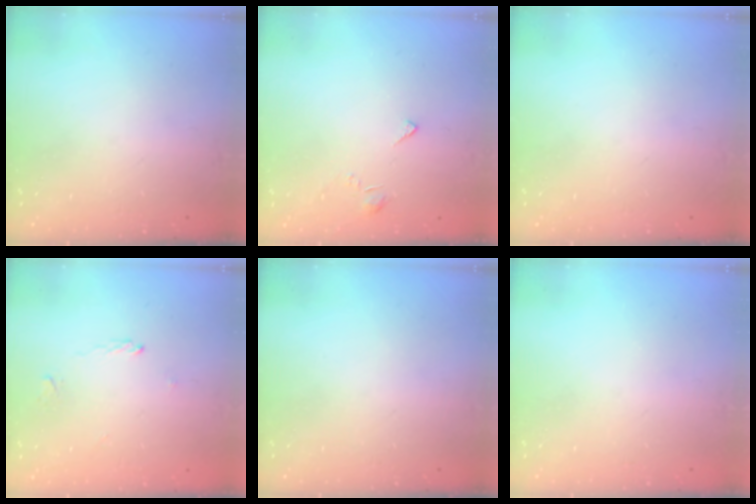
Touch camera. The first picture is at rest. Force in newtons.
{"total": 2.7, "press": 2.6, "slide": 0.5}
{"total": 0.0}
{"total": 1.9, "press": 1.9, "slide": 0.5}
{"total": 0.0}
{"total": 0.0}